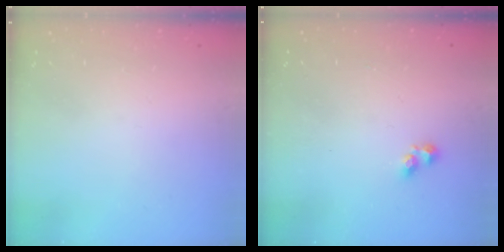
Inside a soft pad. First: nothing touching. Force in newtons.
{"total": 2.4, "press": 2.3, "slide": 0.4}